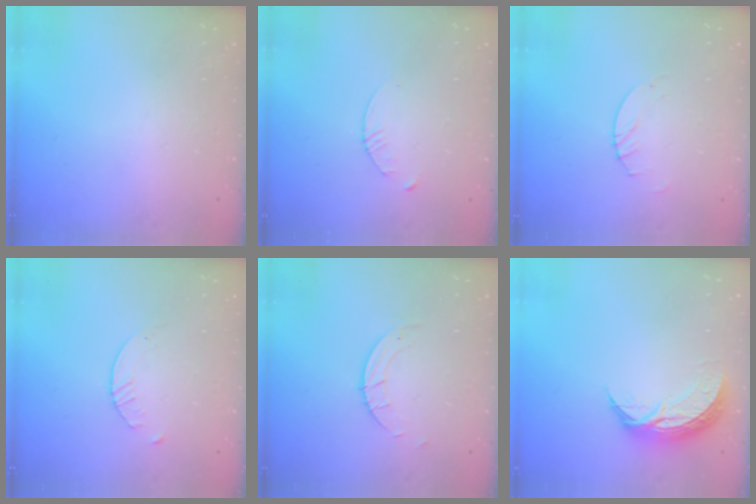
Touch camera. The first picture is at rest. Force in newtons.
{"total": 3.8, "press": 3.7, "slide": 0.5}
{"total": 2.0, "press": 2.0, "slide": 0.2}
{"total": 2.0, "press": 2.0, "slide": 0.3}
{"total": 1.5, "press": 1.5, "slide": 0.1}
{"total": 10.1, "press": 10.1, "slide": 0.3}